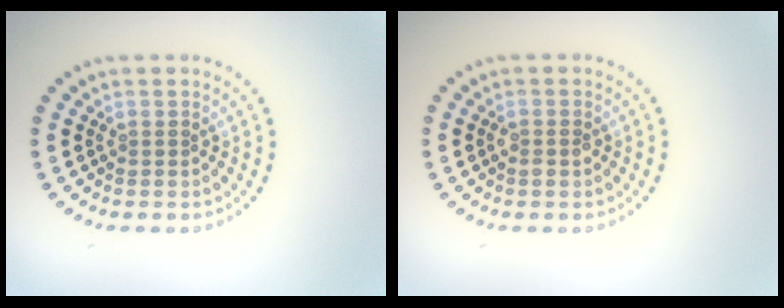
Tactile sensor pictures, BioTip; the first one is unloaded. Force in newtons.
{"total": 1.0, "press": 1.0, "slide": 0.2}